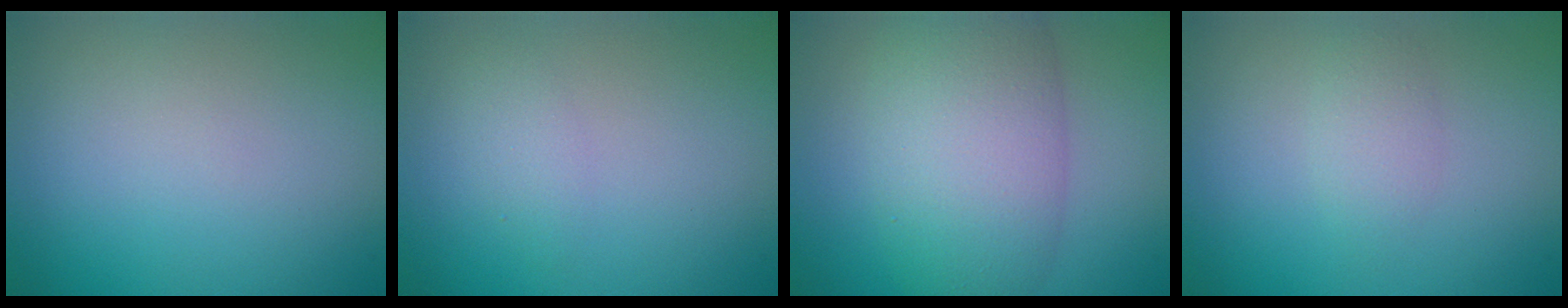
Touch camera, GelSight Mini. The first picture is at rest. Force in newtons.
{"total": 1.2, "press": 1.2, "slide": 0.1}
{"total": 8.1, "press": 8.1, "slide": 0.3}
{"total": 1.5, "press": 1.5, "slide": 0.0}